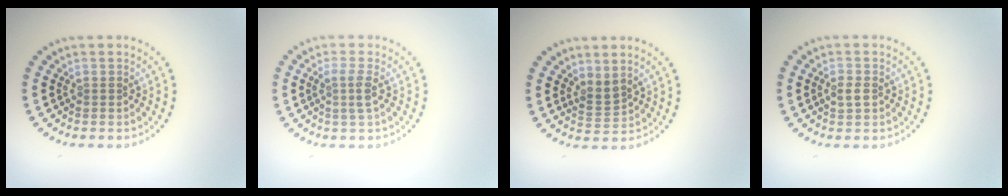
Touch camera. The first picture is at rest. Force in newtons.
{"total": 1.8, "press": 1.4, "slide": 1.0}
{"total": 1.7, "press": 1.3, "slide": 1.2}
{"total": 1.3, "press": 1.3, "slide": 0.1}